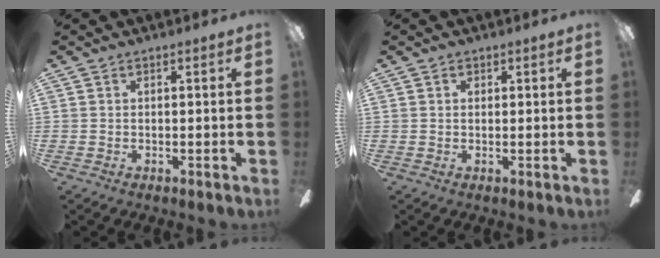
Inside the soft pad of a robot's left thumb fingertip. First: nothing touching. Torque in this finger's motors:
{"motor_torque": [0.04, -0.22, -0.36, 0.01, -0.02]}